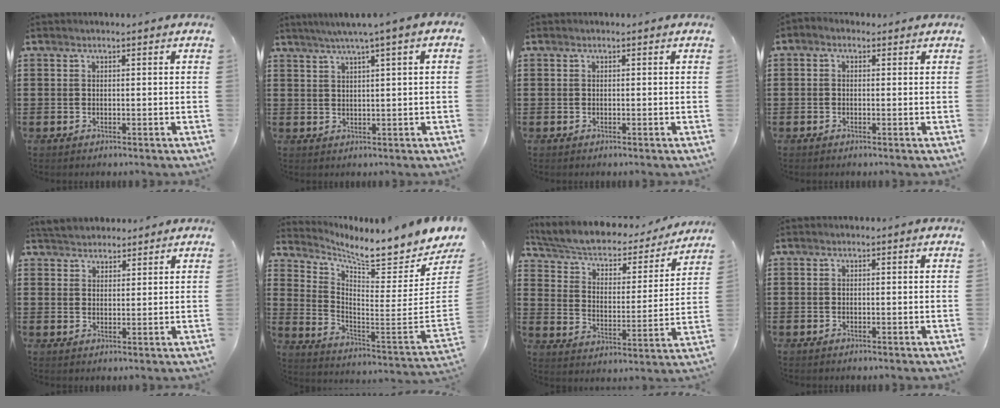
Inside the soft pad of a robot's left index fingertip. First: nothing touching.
{"total": 3.0, "force": [1.6, -0.5, 2.5], "torque": [-0.051, -0.002, 0.025]}
{"total": 0.0}
{"total": 0.7, "force": [-0.3, 0.5, 0.5], "torque": [-0.010, 0.000, -0.006]}
{"total": 3.5, "force": [3.2, 1.3, -0.2], "torque": [-0.009, -0.001, 0.062]}
{"total": 7.2, "force": [6.4, 0.2, 3.3], "torque": [-0.078, -0.071, 0.098]}
{"total": 4.6, "force": [3.6, 1.9, 2.2], "torque": [-0.064, -0.027, 0.054]}
{"total": 0.0}